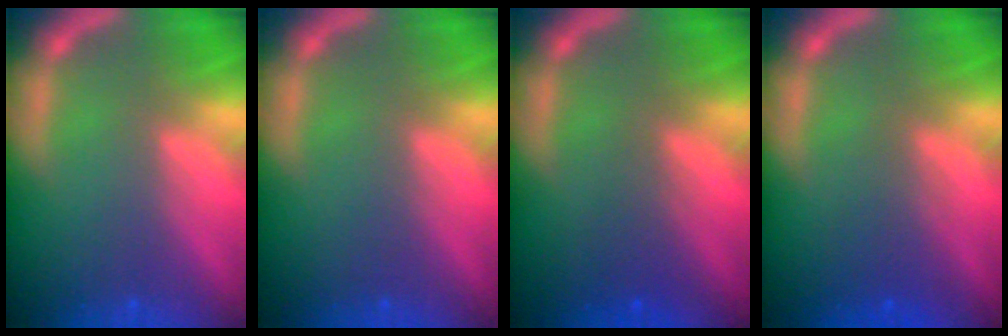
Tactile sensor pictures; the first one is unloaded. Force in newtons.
{"total": 0.0}
{"total": 2.0}
{"total": 2.5}